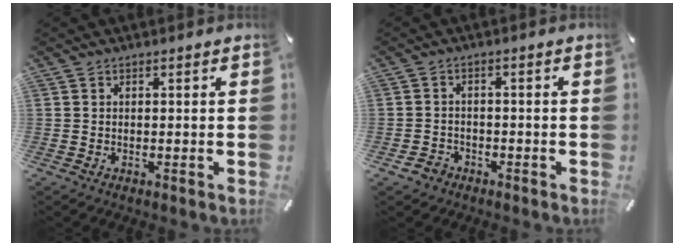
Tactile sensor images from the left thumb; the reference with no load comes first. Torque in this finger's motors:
{"motor_torque": [-0.05, 0.05, 0.01, 0.01, 0.00]}